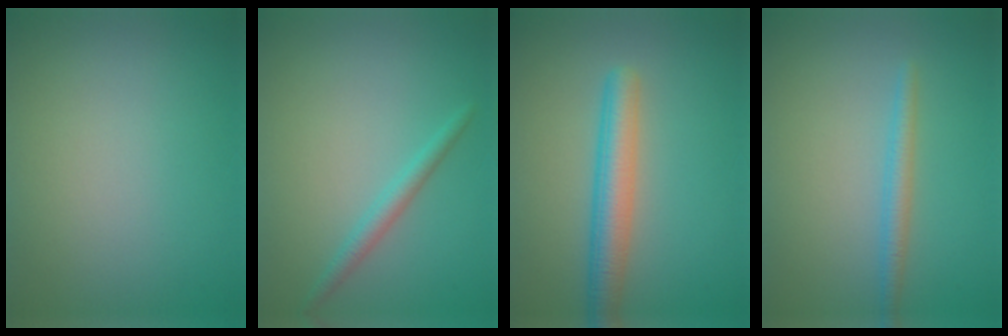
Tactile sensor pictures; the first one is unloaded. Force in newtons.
{"total": 1.7, "press": 1.7, "slide": 0.1}
{"total": 4.1, "press": 4.1, "slide": 0.1}
{"total": 1.8, "press": 1.8, "slide": 0.2}